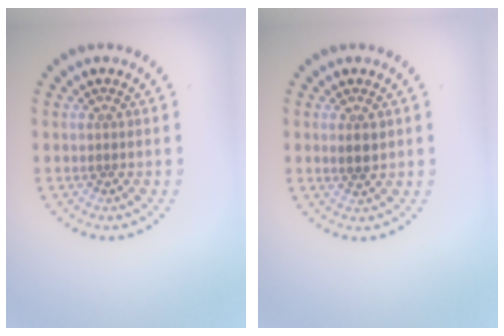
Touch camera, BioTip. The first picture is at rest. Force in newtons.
{"total": 1.3, "press": 1.2, "slide": 0.6}